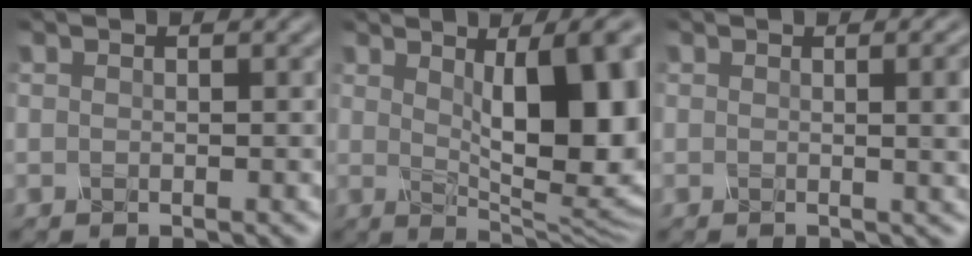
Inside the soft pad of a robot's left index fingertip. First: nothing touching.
{"total": 13.2, "force": [2.0, 4.6, 12.2], "torque": [-0.130, 0.012, 0.030]}
{"total": 5.2, "force": [0.5, 2.1, 4.8], "torque": [-0.023, 0.009, 0.005]}